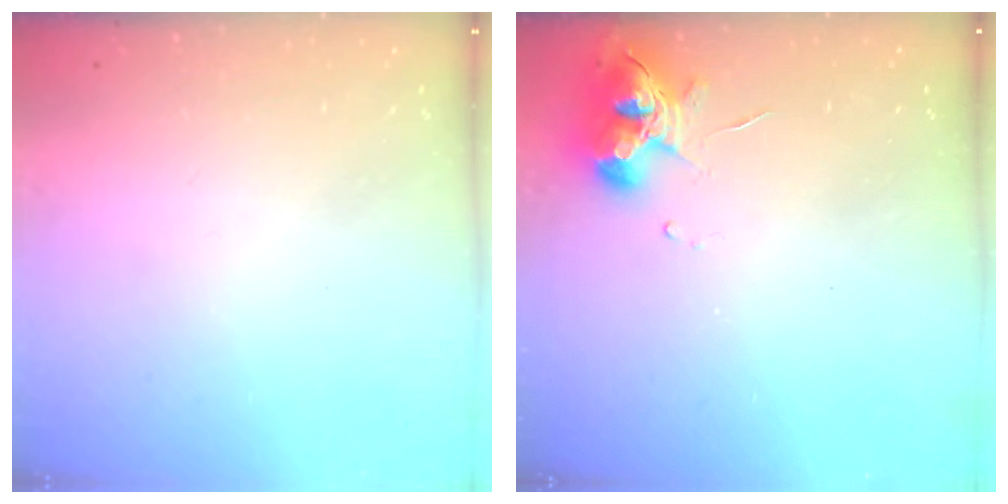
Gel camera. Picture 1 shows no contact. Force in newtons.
{"total": 10.7, "press": 10.6, "slide": 1.4}